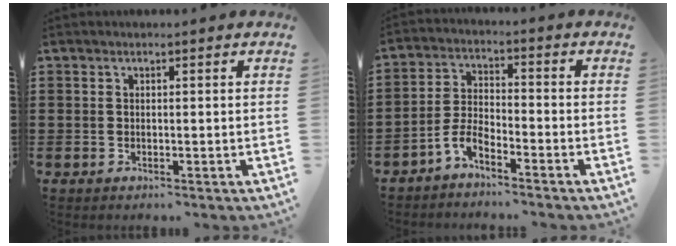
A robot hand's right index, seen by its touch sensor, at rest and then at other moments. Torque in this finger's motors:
{"motor_torque": [0.13, 0.33, 0.12, 0.10]}